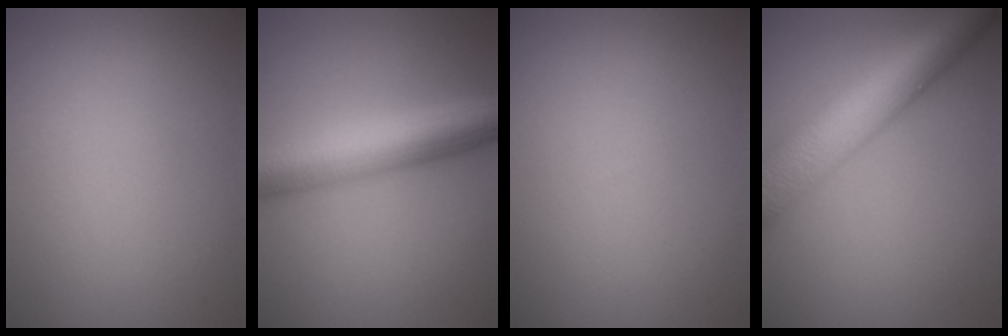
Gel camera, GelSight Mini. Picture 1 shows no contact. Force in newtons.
{"total": 7.4, "press": 7.4, "slide": 0.1}
{"total": 0.0}
{"total": 9.3, "press": 9.3, "slide": 0.4}